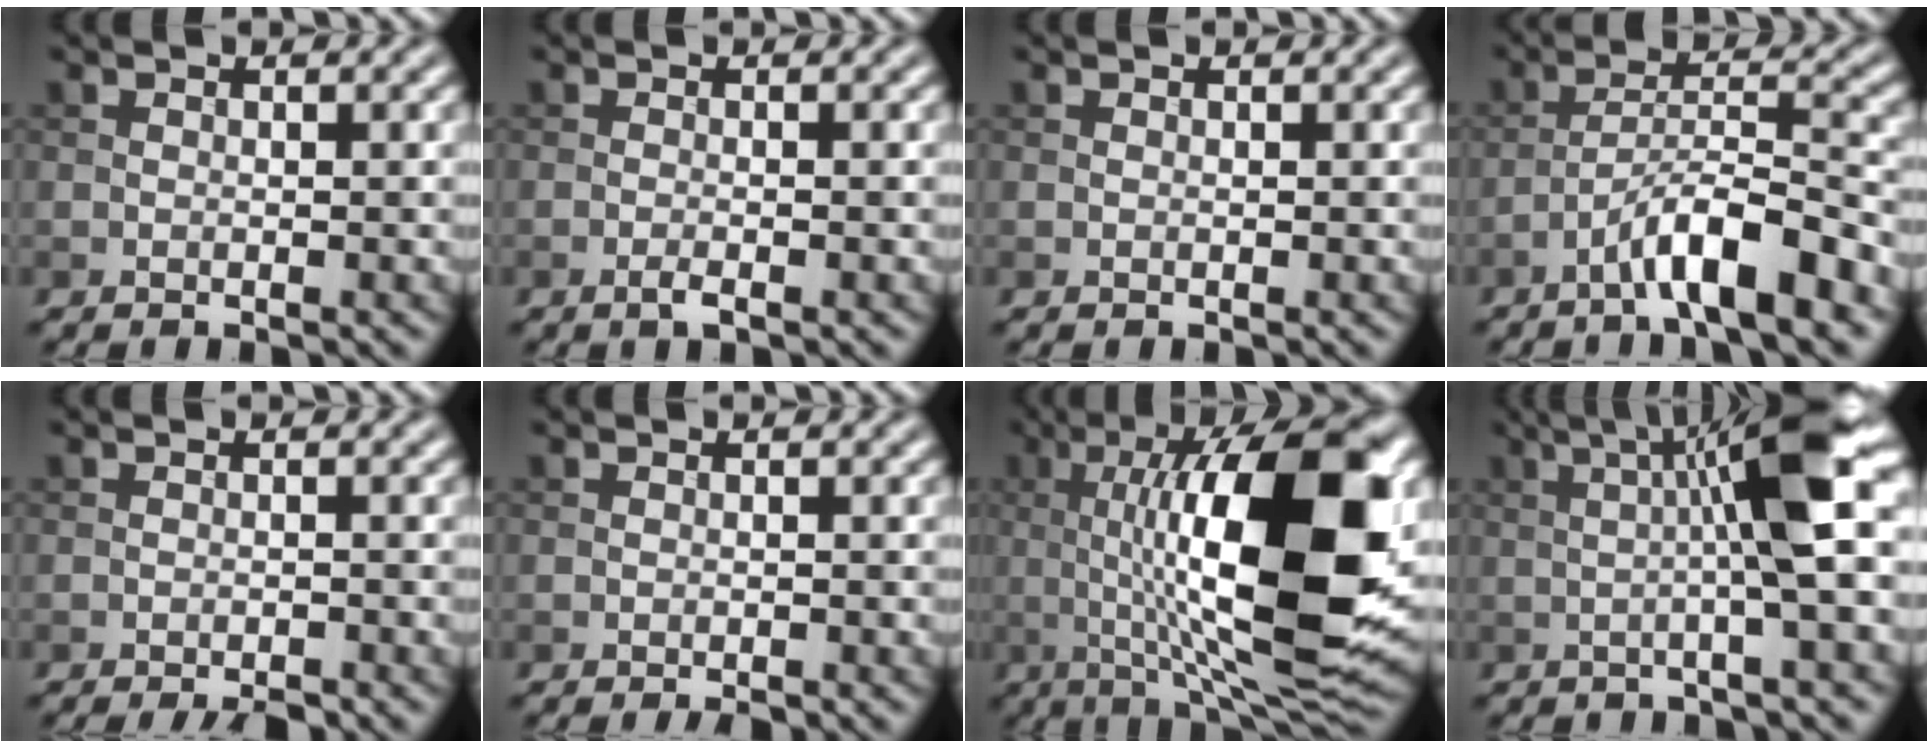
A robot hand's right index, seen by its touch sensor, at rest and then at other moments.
{"total": 1.2, "force": [-0.6, 0.2, 1.0], "torque": [-0.017, 0.000, -0.013]}
{"total": 0.0}
{"total": 6.3, "force": [-3.9, 0.8, 4.9], "torque": [-0.080, 0.018, -0.069]}
{"total": 2.1, "force": [-1.7, 0.3, 1.2], "torque": [-0.016, -0.001, -0.027]}
{"total": 0.9, "force": [-0.8, 0.1, 0.6], "torque": [-0.007, -0.001, -0.013]}
{"total": 15.6, "force": [1.4, 4.5, 14.9], "torque": [-0.214, 0.005, 0.015]}
{"total": 8.6, "force": [1.2, 1.2, 8.5], "torque": [-0.124, 0.018, 0.013]}